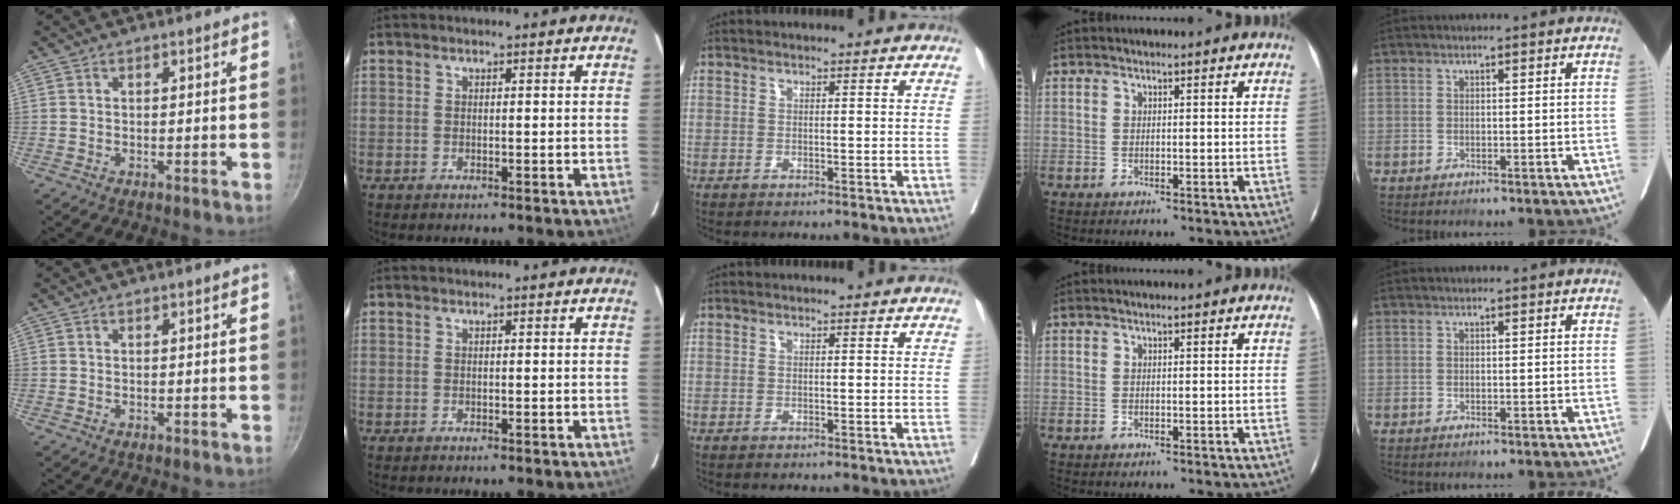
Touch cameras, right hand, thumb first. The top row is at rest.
{}